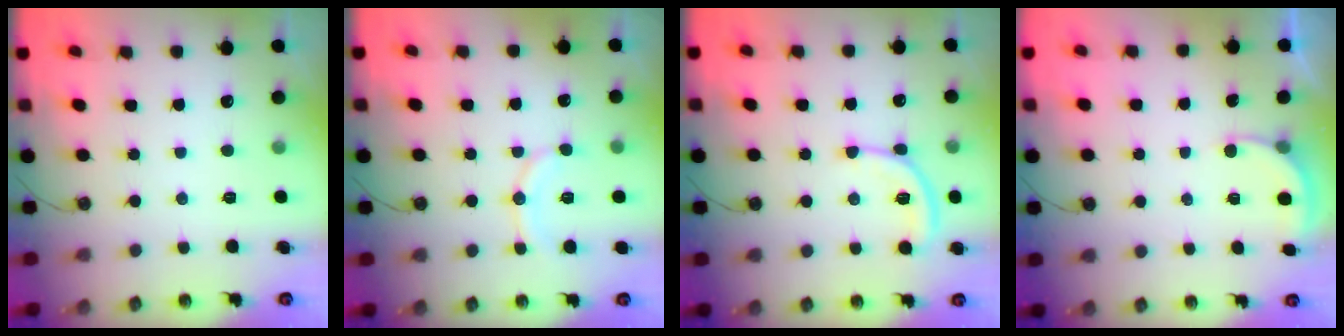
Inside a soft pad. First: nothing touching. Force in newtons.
{"total": 9.7, "press": 9.3, "slide": 2.9}
{"total": 8.5, "press": 8.5, "slide": 0.9}
{"total": 2.9, "press": 2.9, "slide": 0.3}